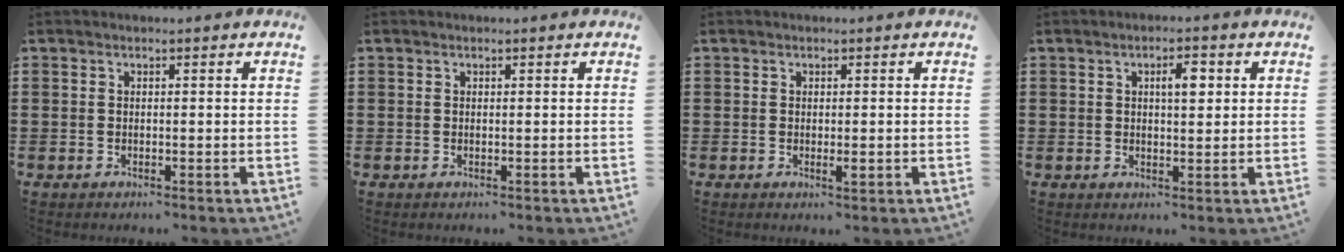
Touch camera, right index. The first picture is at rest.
{"total": 0.0}
{"total": 1.2, "force": [-0.2, 0.3, 1.2], "torque": [-0.020, -0.004, -0.003]}
{"total": 3.4, "force": [0.9, 1.2, 3.1], "torque": [-0.047, 0.003, 0.009]}